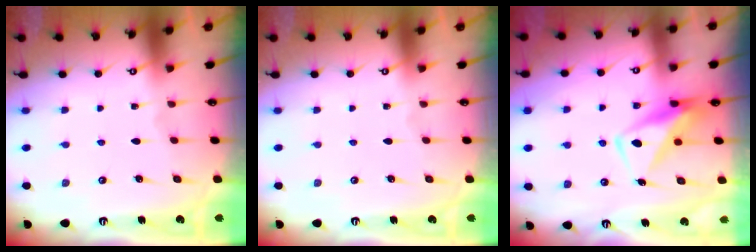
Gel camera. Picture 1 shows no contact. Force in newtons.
{"total": 0.0}
{"total": 9.4, "press": 9.4, "slide": 0.9}